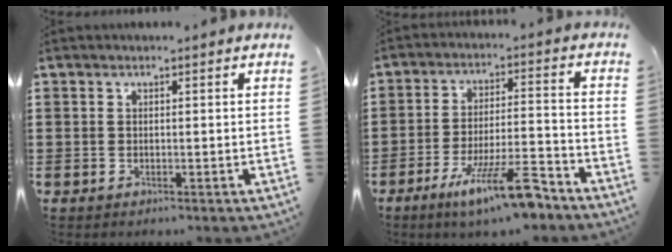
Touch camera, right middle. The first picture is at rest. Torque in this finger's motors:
{"motor_torque": [1.81, -0.33, 0.79, 0.21]}